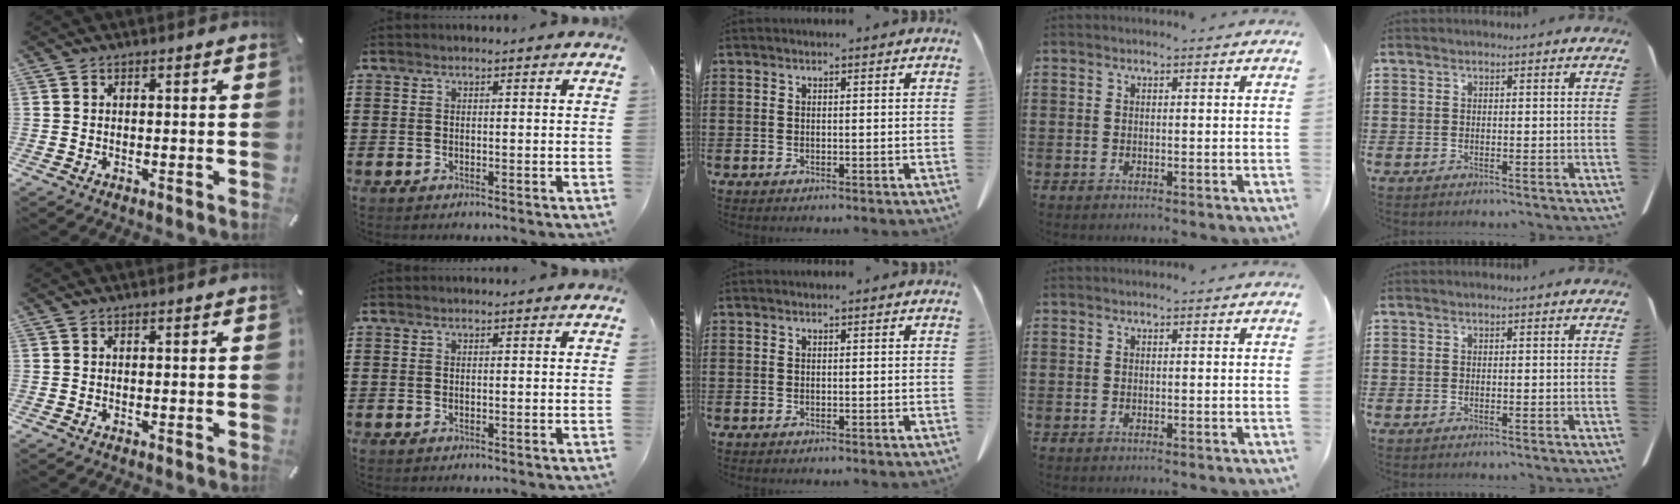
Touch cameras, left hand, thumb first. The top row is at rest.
{}